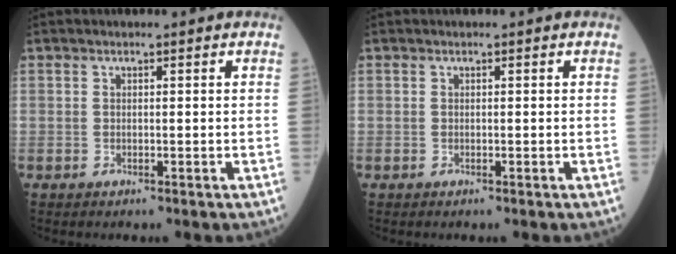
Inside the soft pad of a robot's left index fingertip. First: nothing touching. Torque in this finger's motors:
{"motor_torque": [0.00, 0.00, -0.02, 0.00]}